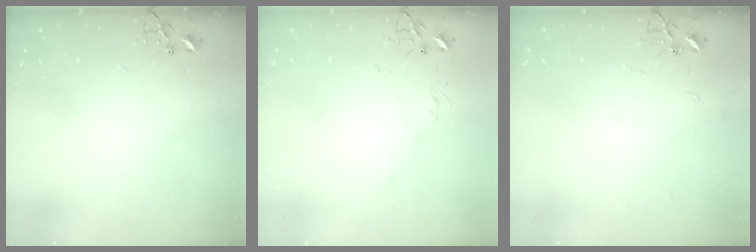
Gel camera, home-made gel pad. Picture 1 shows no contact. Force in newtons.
{"total": 4.0, "press": 3.9, "slide": 0.6}
{"total": 2.4, "press": 2.4, "slide": 0.3}